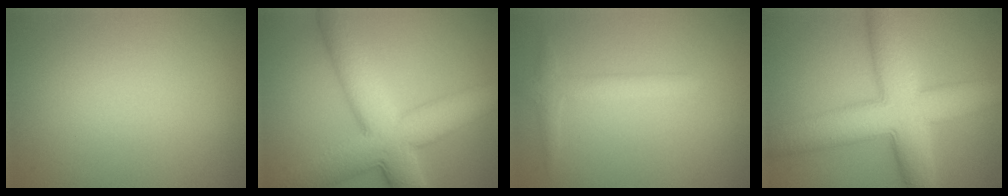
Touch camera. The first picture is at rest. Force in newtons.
{"total": 9.7, "press": 9.7, "slide": 0.2}
{"total": 1.9, "press": 1.9, "slide": 0.0}
{"total": 9.5, "press": 9.5, "slide": 0.3}